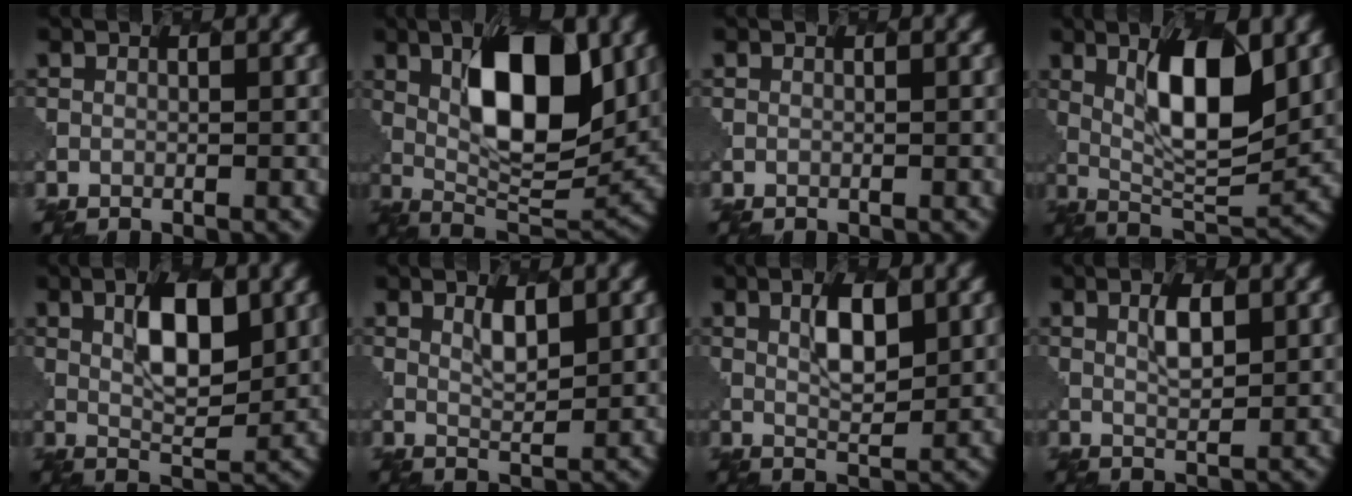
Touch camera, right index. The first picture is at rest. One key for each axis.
{"total": 10.5, "fx": 2.9, "fy": 4.2, "fz": 9.2, "tx": -0.139, "ty": 0.000, "tz": 0.050}
{"total": 0.0}
{"total": 8.5, "fx": 2.5, "fy": 2.8, "fz": 7.6, "tx": -0.124, "ty": -0.008, "tz": 0.047}
{"total": 5.6, "fx": 1.9, "fy": 2.2, "fz": 4.8, "tx": -0.078, "ty": -0.001, "tz": 0.035}
{"total": 2.0, "fx": 1.4, "fy": 0.5, "fz": 1.3, "tx": -0.025, "ty": -0.006, "tz": 0.027}
{"total": 3.6, "fx": 1.5, "fy": 1.3, "fz": 3.0, "tx": -0.053, "ty": 0.000, "tz": 0.029}
{"total": 2.2, "fx": 1.1, "fy": 0.6, "fz": 1.7, "tx": -0.034, "ty": -0.001, "tz": 0.022}